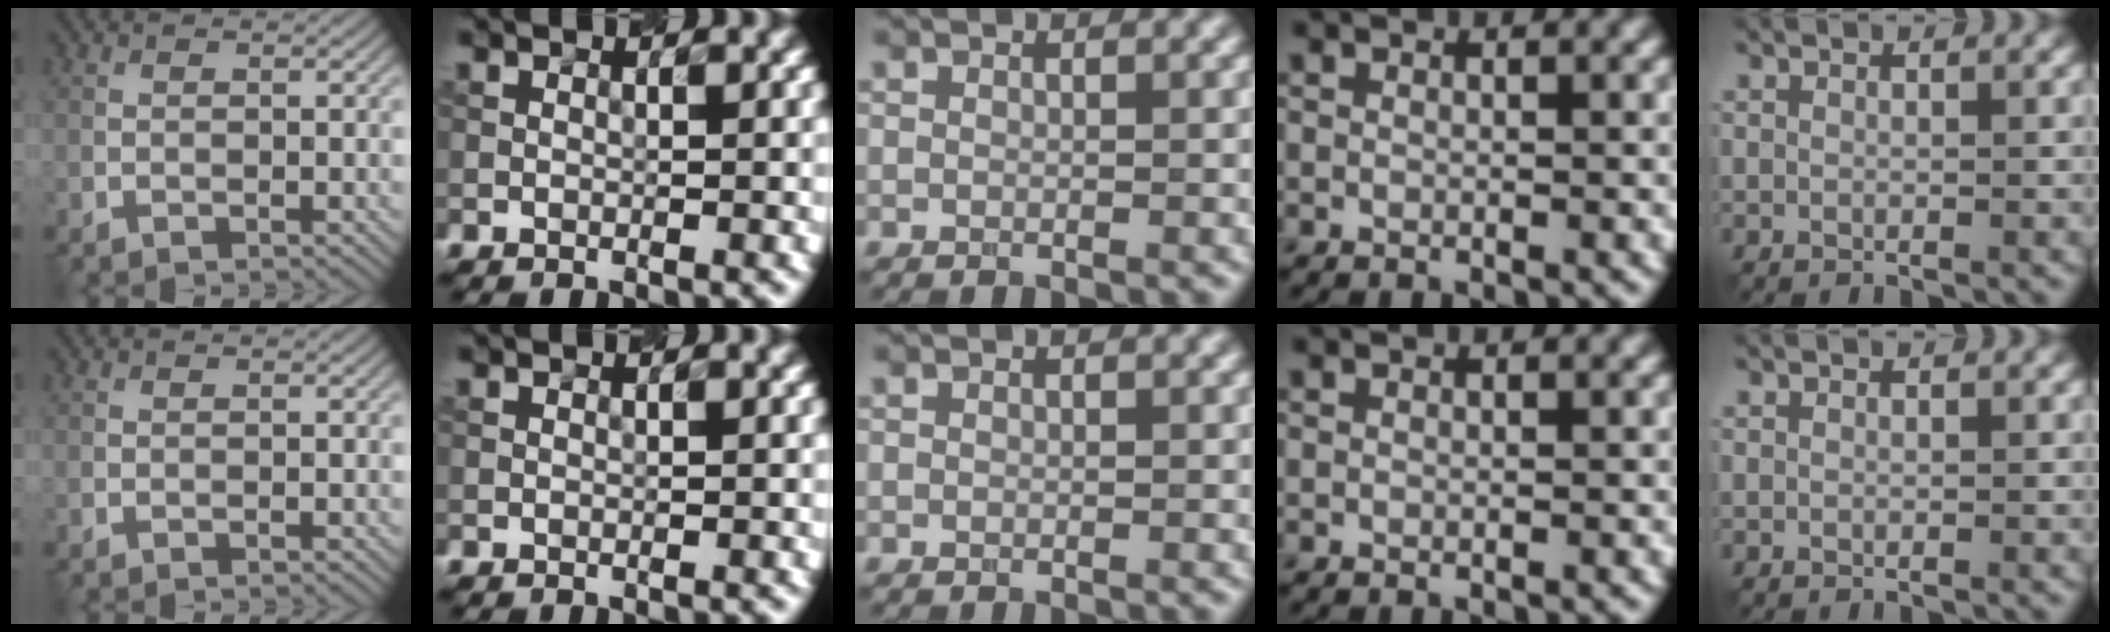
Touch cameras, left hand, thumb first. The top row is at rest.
{}